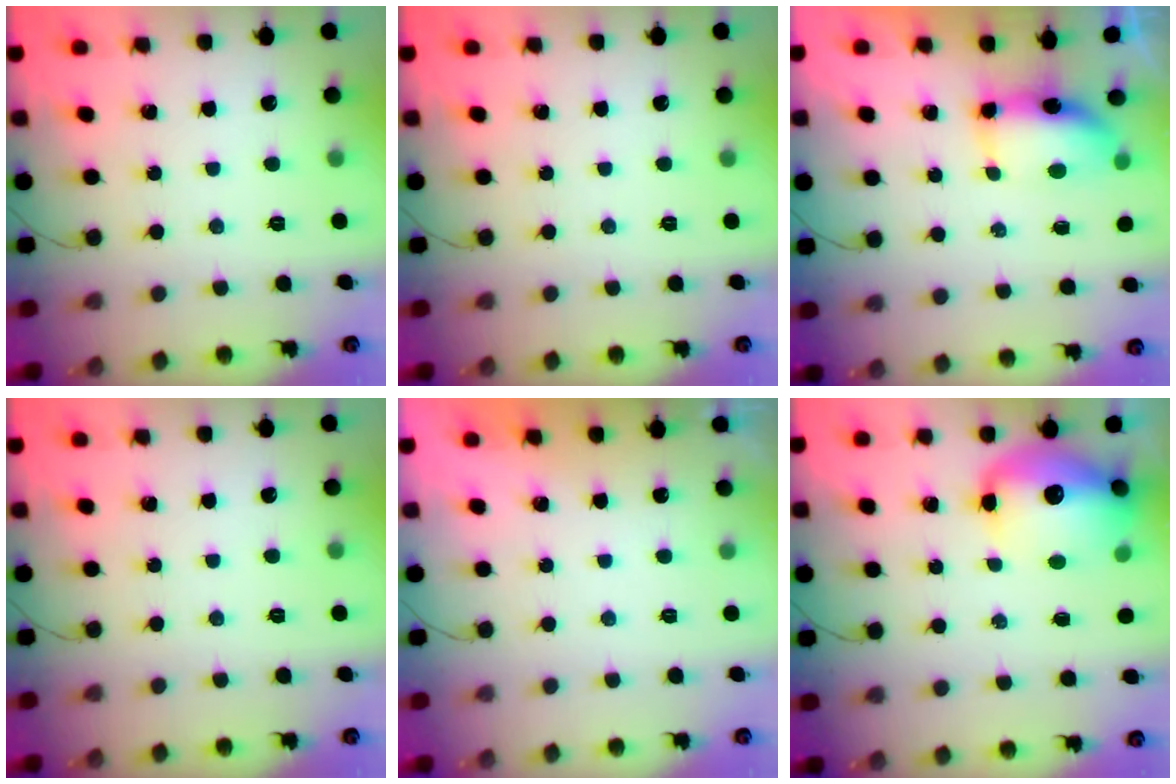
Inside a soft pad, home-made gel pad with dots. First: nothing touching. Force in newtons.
{"total": 0.0}
{"total": 7.7, "press": 7.3, "slide": 2.5}
{"total": 0.0}
{"total": 0.6, "press": 0.2, "slide": 0.5}
{"total": 14.1, "press": 13.7, "slide": 3.3}